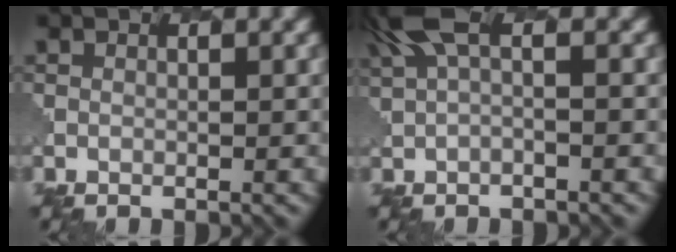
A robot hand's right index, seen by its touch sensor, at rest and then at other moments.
{"total": 3.2, "force": [1.2, 0.8, 2.9], "torque": [-0.062, 0.001, 0.024]}